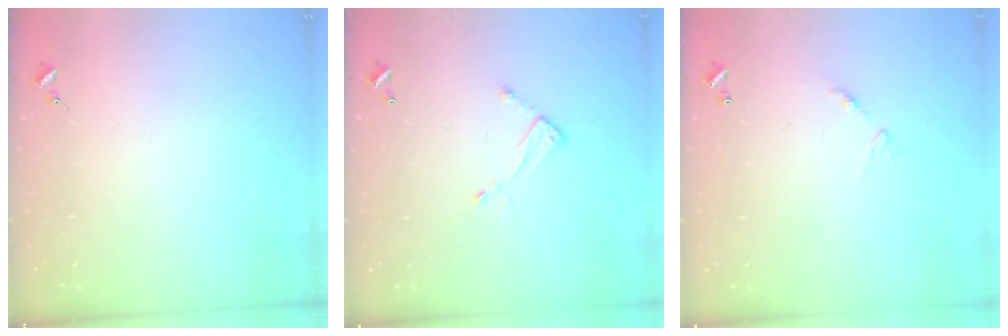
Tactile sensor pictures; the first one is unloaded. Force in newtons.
{"total": 5.5, "press": 5.5, "slide": 0.3}
{"total": 6.9, "press": 6.8, "slide": 0.6}